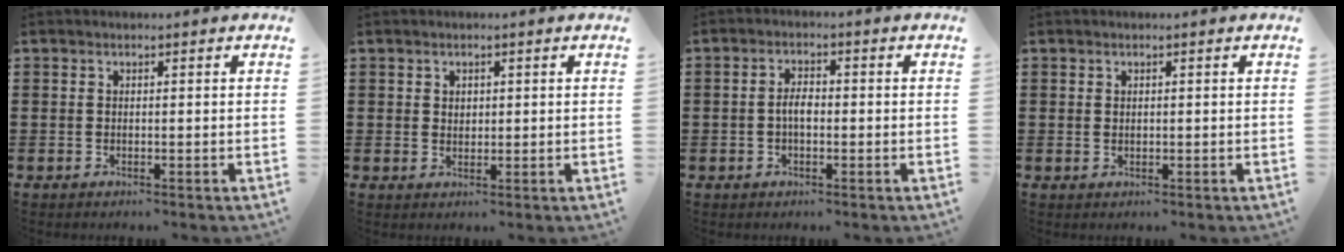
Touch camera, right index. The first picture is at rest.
{"total": 1.3, "force": [0.8, 1.0, 0.4], "torque": [-0.009, 0.004, 0.015]}
{"total": 2.7, "force": [-0.5, 1.2, 2.4], "torque": [-0.053, 0.002, -0.012]}
{"total": 0.6, "force": [0.4, 0.4, 0.2], "torque": [-0.004, 0.002, 0.009]}